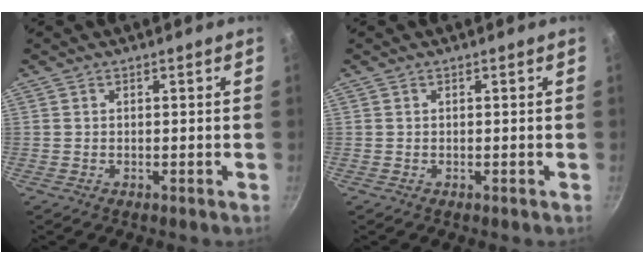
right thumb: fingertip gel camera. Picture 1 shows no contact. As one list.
[{"total": 0.0}]